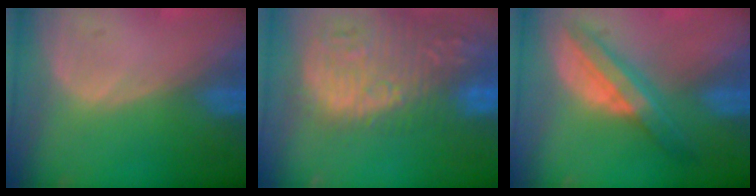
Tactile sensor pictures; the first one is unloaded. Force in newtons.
{"total": 16.0, "press": 13.2, "slide": 9.0}
{"total": 6.4, "press": 6.4, "slide": 0.1}